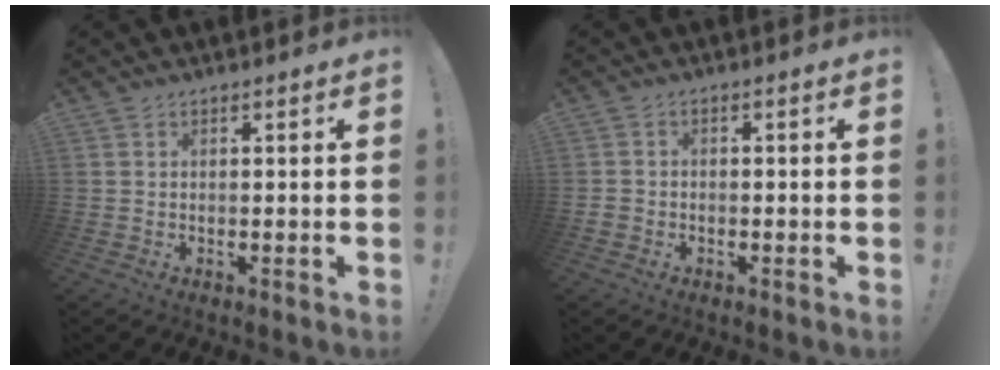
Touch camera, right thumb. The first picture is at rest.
{"total": 1.9, "force": [-1.1, 1.4, 0.6], "torque": [-0.006, 0.010, -0.020]}